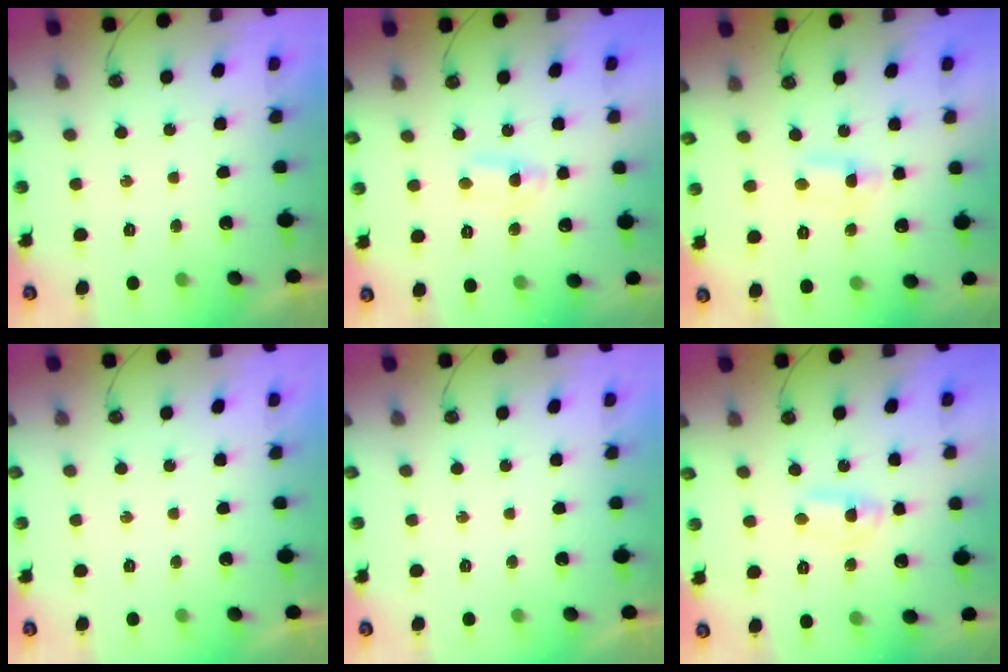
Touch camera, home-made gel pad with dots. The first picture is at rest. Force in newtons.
{"total": 2.0, "press": 2.0, "slide": 0.3}
{"total": 1.6, "press": 1.6, "slide": 0.2}
{"total": 0.0}
{"total": 0.0}
{"total": 2.4, "press": 2.4, "slide": 0.2}